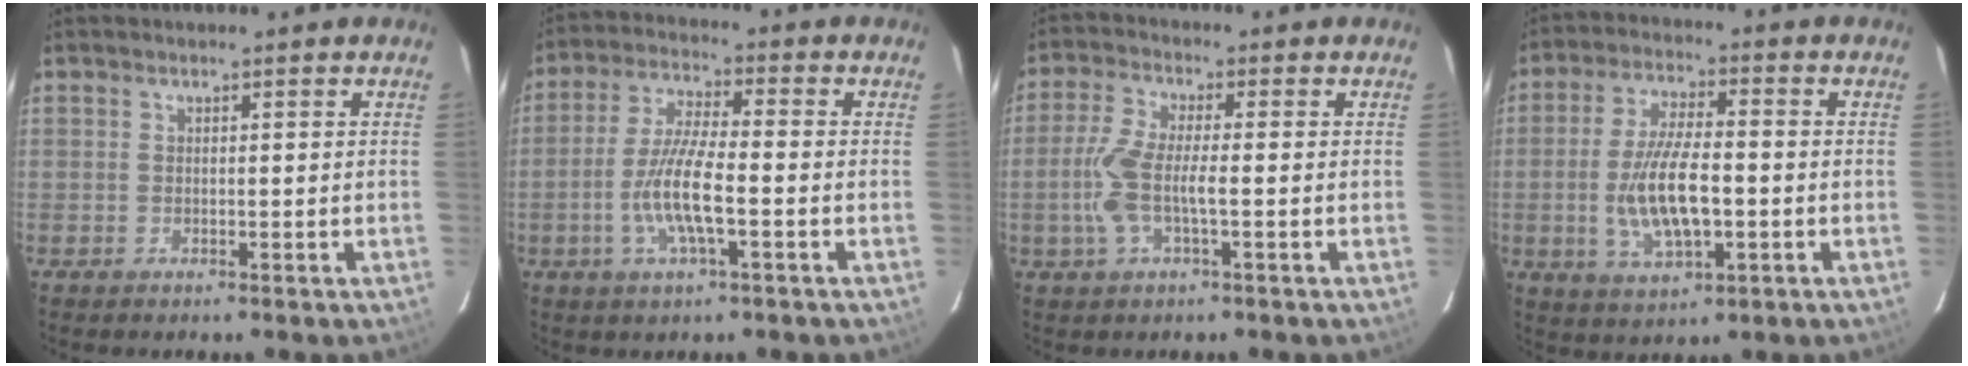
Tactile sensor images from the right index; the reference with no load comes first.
{"total": 9.9, "force": [-2.9, 1.9, 9.2], "torque": [-0.187, -0.002, -0.056]}
{"total": 8.1, "force": [-1.6, 1.9, 7.7], "torque": [-0.168, 0.000, -0.031]}
{"total": 11.9, "force": [-2.1, 4.4, 10.9], "torque": [-0.217, -0.004, -0.033]}